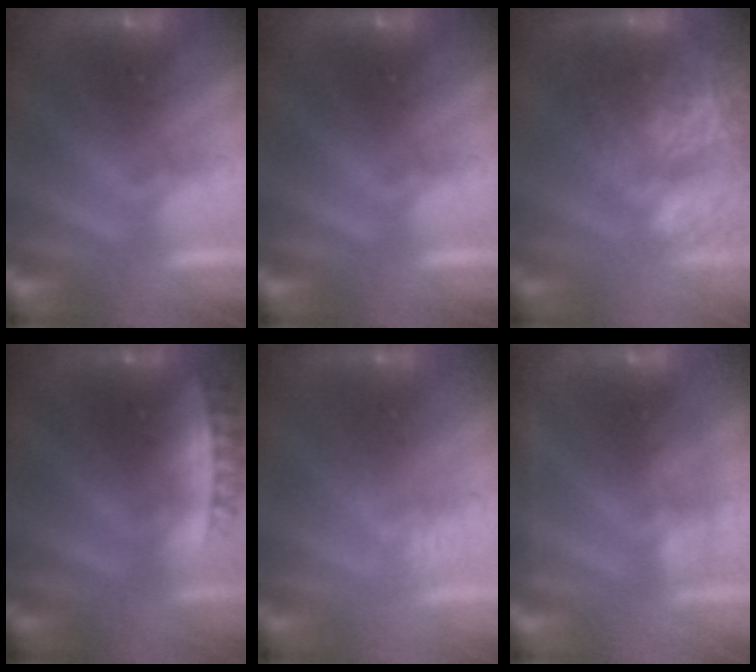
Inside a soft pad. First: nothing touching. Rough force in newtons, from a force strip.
{"total": 0.0}
{"total": 10.8}
{"total": 2.9}
{"total": 1.1}
{"total": 2.2}